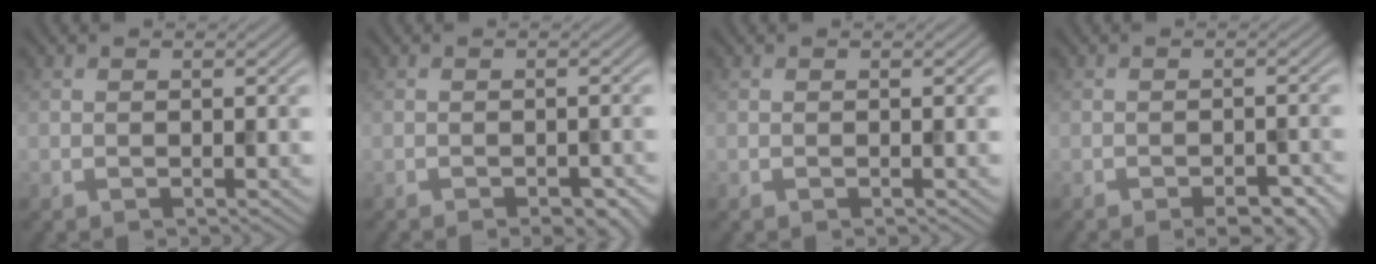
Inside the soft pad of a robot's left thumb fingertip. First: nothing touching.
{"total": 3.4, "force": [-2.3, 1.3, 2.1], "torque": [-0.032, -0.006, -0.018]}
{"total": 0.0}
{"total": 3.9, "force": [-2.6, 1.2, 2.7], "torque": [-0.037, 0.002, -0.028]}